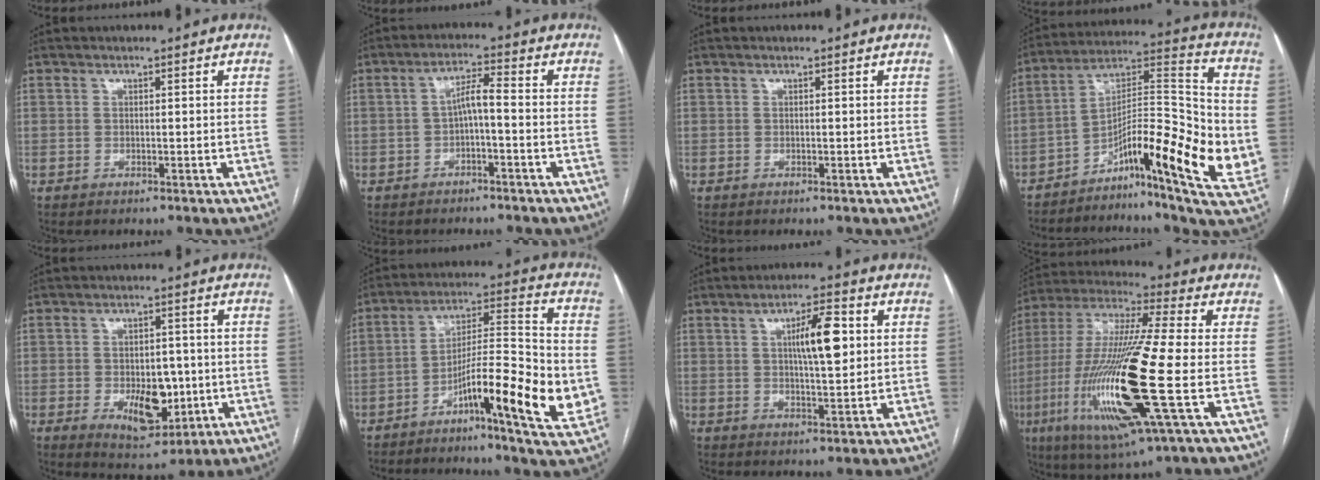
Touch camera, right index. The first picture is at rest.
{"total": 3.4, "force": [-0.8, 0.8, 3.2], "torque": [-0.056, 0.013, -0.013]}
{"total": 0.0}
{"total": 20.2, "force": [-5.4, 3.2, 19.2], "torque": [-0.284, 0.017, -0.085]}
{"total": 9.0, "force": [-2.1, 4.7, 7.4], "torque": [-0.113, 0.001, -0.019]}
{"total": 16.3, "force": [-5.2, 1.7, 15.3], "torque": [-0.241, 0.006, -0.085]}
{"total": 7.8, "force": [1.8, 1.7, 7.4], "torque": [-0.122, 0.010, 0.031]}
{"total": 23.1, "force": [-5.4, 1.7, 22.4], "torque": [-0.493, -0.031, -0.102]}